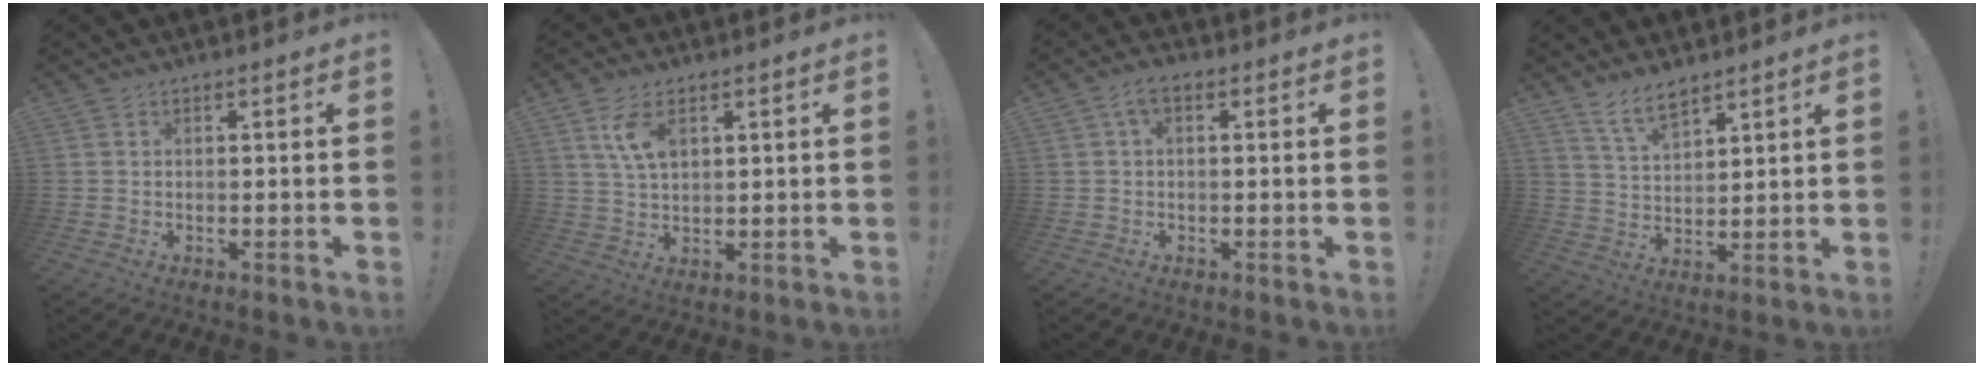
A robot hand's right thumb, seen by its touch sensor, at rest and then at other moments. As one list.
[{"total": 7.8, "force": [3.3, 4.0, 5.7], "torque": [-0.098, -0.008, 0.061]}, {"total": 3.4, "force": [0.7, 1.6, 2.9], "torque": [-0.055, 0.007, 0.012]}, {"total": 7.7, "force": [6.3, 2.5, 3.6], "torque": [-0.071, -0.033, 0.117]}]